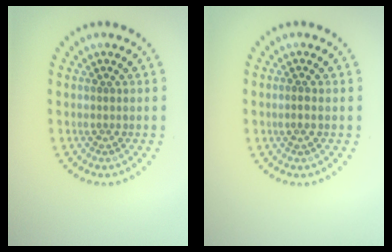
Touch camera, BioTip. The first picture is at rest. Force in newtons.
{"total": 0.5, "press": 0.3, "slide": 0.4}